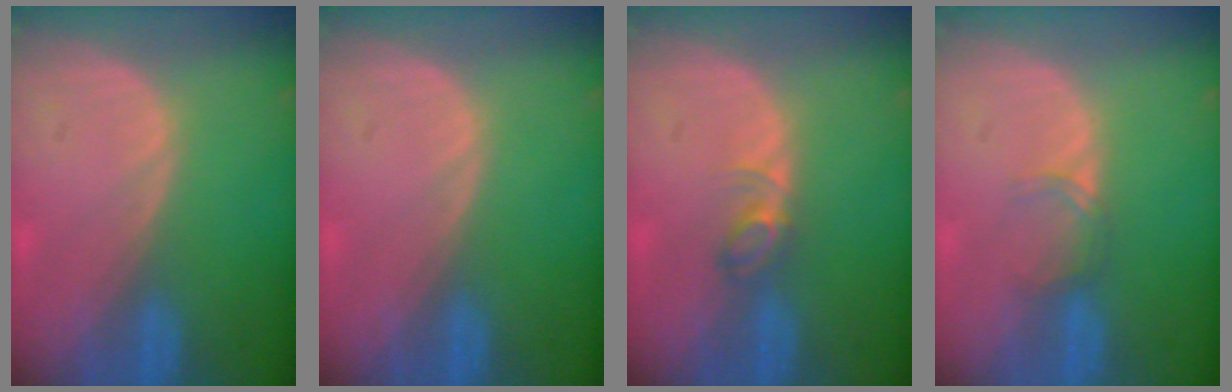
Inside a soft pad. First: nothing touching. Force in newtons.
{"total": 0.0}
{"total": 2.5, "press": 2.5, "slide": 0.4}
{"total": 1.9, "press": 1.9, "slide": 0.3}